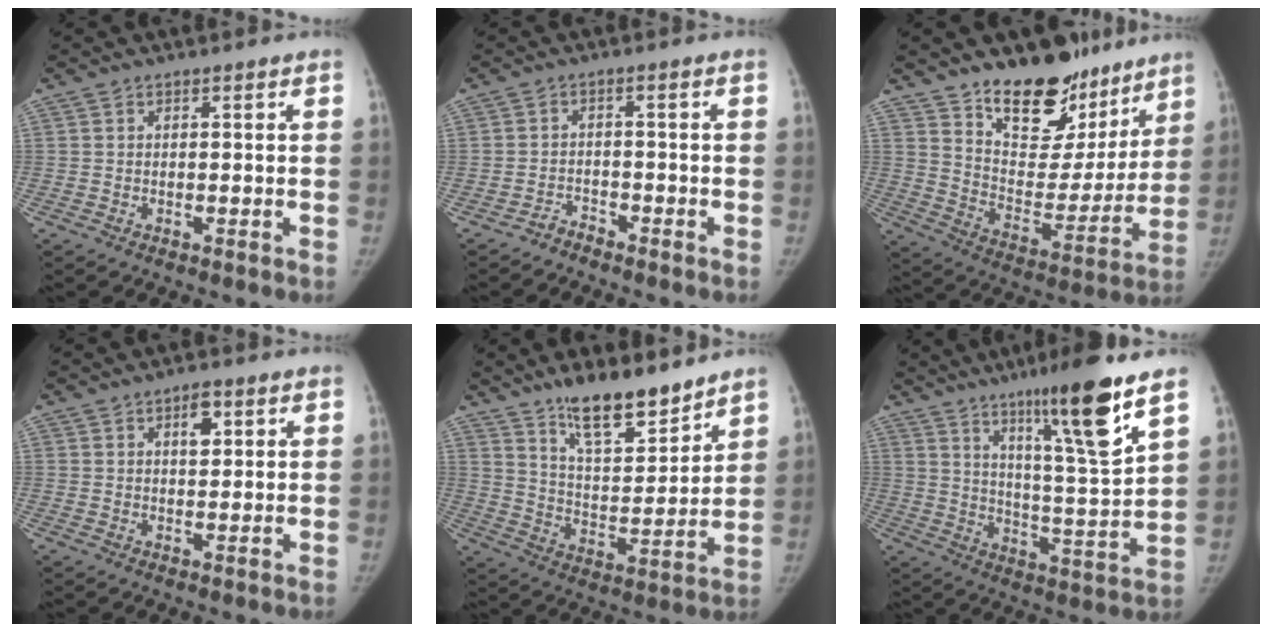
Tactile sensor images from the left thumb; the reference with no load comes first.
{"total": 2.1, "force": [-2.0, 0.4, -0.4], "torque": [0.017, 0.007, -0.038]}
{"total": 21.9, "force": [15.9, 11.4, 10.0], "torque": [-0.089, -0.101, 0.250]}
{"total": 4.5, "force": [2.0, 2.5, 3.2], "torque": [-0.025, -0.008, 0.027]}
{"total": 14.2, "force": [11.2, 4.2, 7.5], "torque": [-0.089, -0.083, 0.195]}
{"total": 17.5, "force": [10.5, 1.1, 14.0], "torque": [-0.210, -0.063, 0.172]}